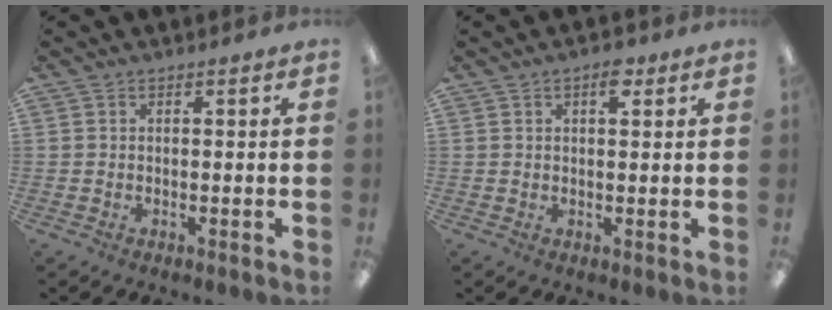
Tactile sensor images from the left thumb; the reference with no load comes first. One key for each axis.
{"total": 4.0, "fx": 2.2, "fy": 1.8, "fz": 2.8, "tx": -0.029, "ty": -0.008, "tz": 0.030}